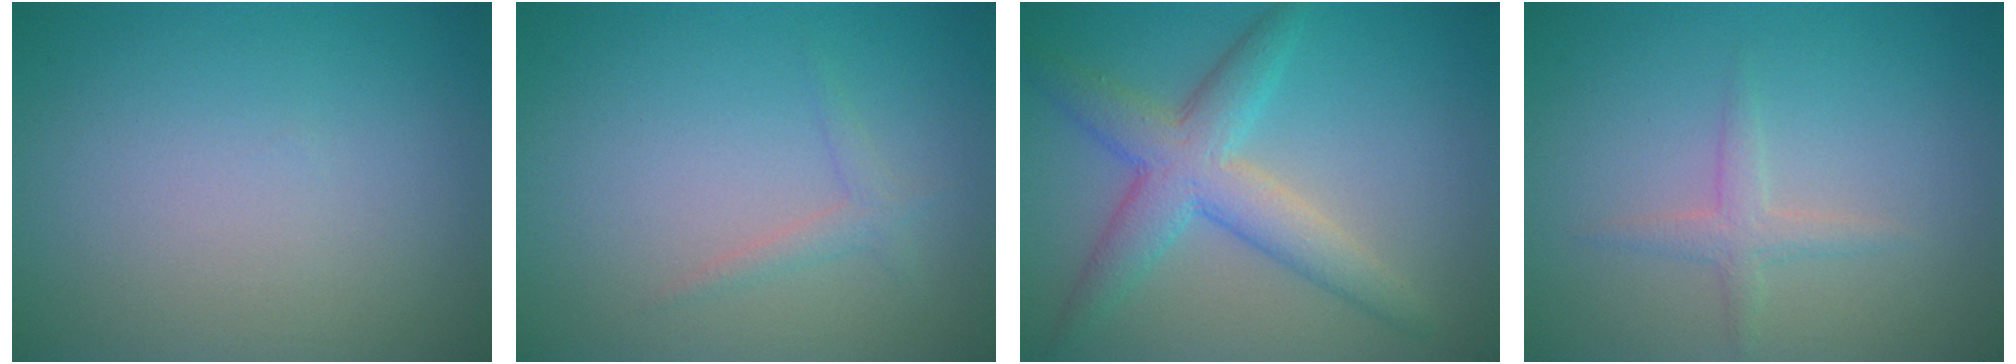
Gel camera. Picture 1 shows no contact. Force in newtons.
{"total": 1.2, "press": 1.2, "slide": 0.0}
{"total": 5.4, "press": 5.4, "slide": 0.1}
{"total": 1.6, "press": 1.6, "slide": 0.1}